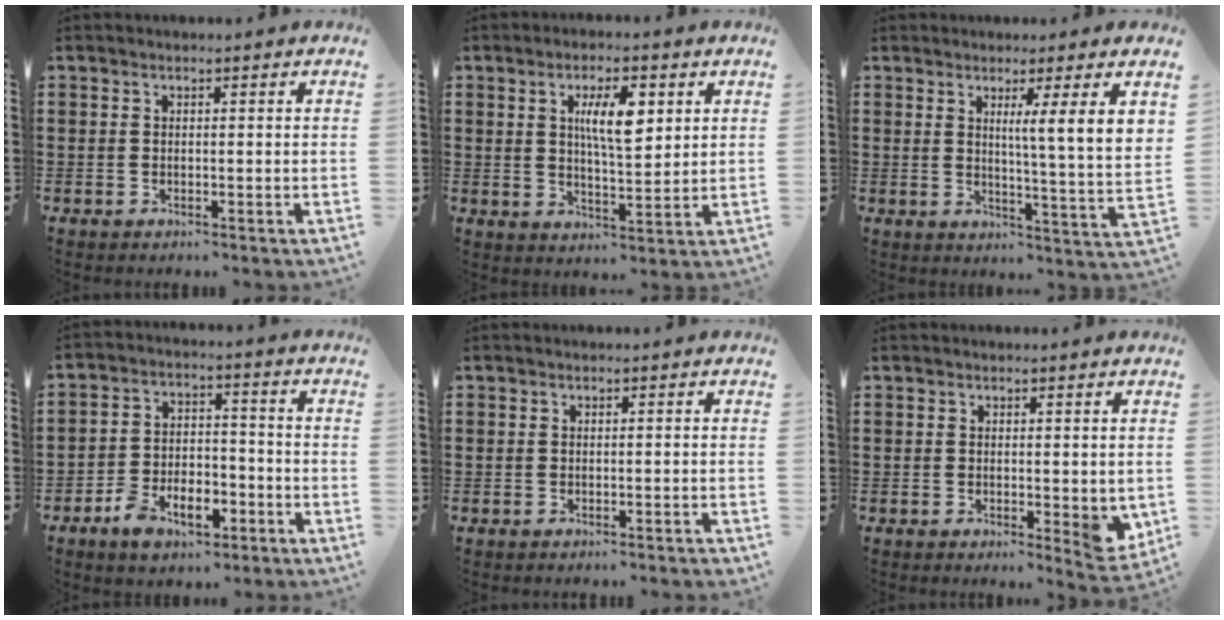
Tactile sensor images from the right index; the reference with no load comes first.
{"total": 7.2, "force": [2.5, 2.4, 6.4], "torque": [-0.114, 0.002, 0.037]}
{"total": 6.3, "force": [3.6, -1.2, 5.0], "torque": [-0.091, -0.029, 0.054]}
{"total": 6.8, "force": [-4.2, 3.8, 3.7], "torque": [-0.073, 0.021, -0.080]}
{"total": 0.5, "force": [-0.5, -0.1, 0.0], "torque": [-0.001, -0.003, -0.010]}
{"total": 2.8, "force": [0.1, 1.2, 2.5], "torque": [-0.038, 0.000, 0.002]}